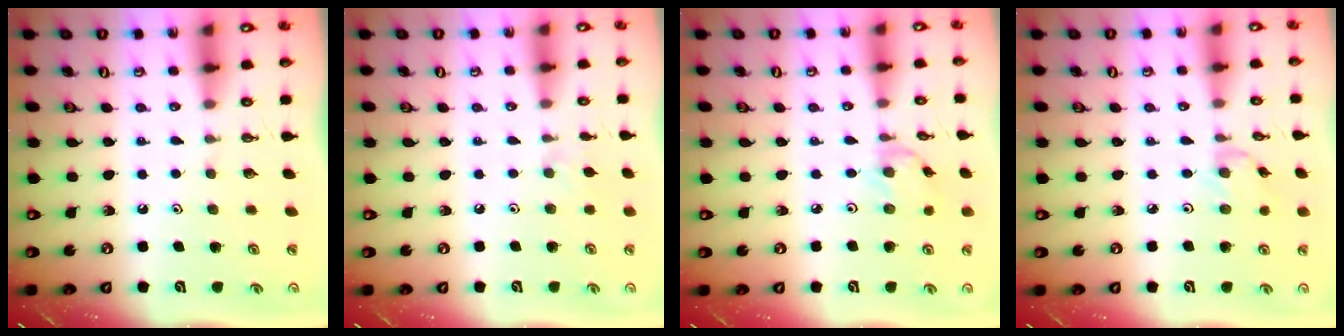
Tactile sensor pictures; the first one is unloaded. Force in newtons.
{"total": 2.7, "press": 2.7, "slide": 0.4}
{"total": 2.0, "press": 2.0, "slide": 0.3}
{"total": 0.7, "press": 0.6, "slide": 0.4}